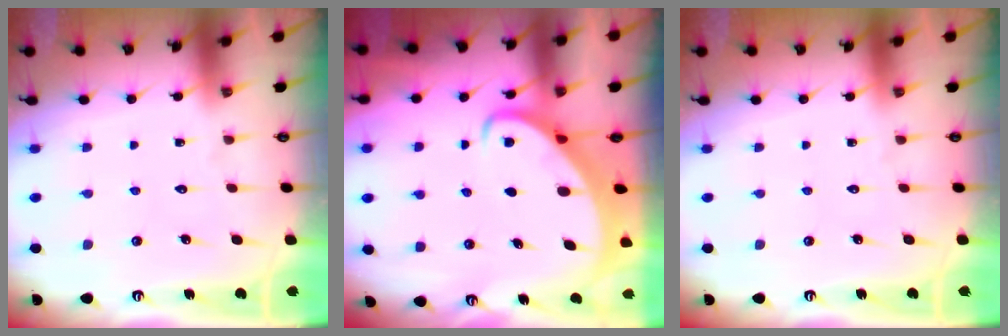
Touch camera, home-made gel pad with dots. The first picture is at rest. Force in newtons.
{"total": 2.9, "press": 2.9, "slide": 0.3}
{"total": 0.0}